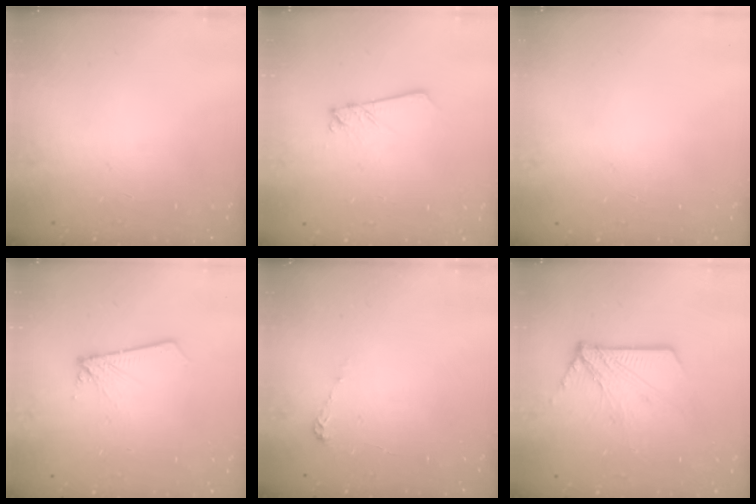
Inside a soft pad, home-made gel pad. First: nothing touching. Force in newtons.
{"total": 2.4, "press": 2.4, "slide": 0.2}
{"total": 0.0}
{"total": 1.9, "press": 1.9, "slide": 0.1}
{"total": 3.9, "press": 3.9, "slide": 0.3}
{"total": 10.0, "press": 10.0, "slide": 0.8}